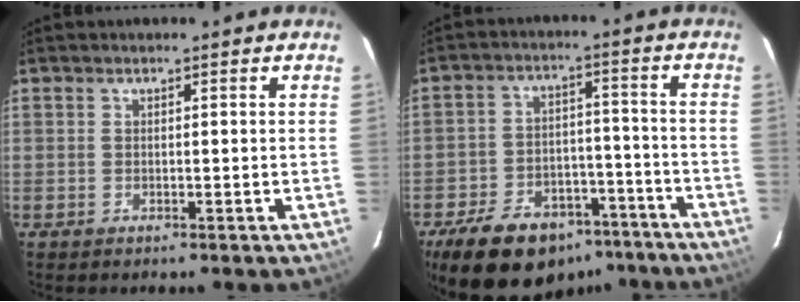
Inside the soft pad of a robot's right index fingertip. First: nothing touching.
{"total": 20.1, "force": [-14.5, 10.6, 9.0], "torque": [-0.194, 0.025, -0.197]}